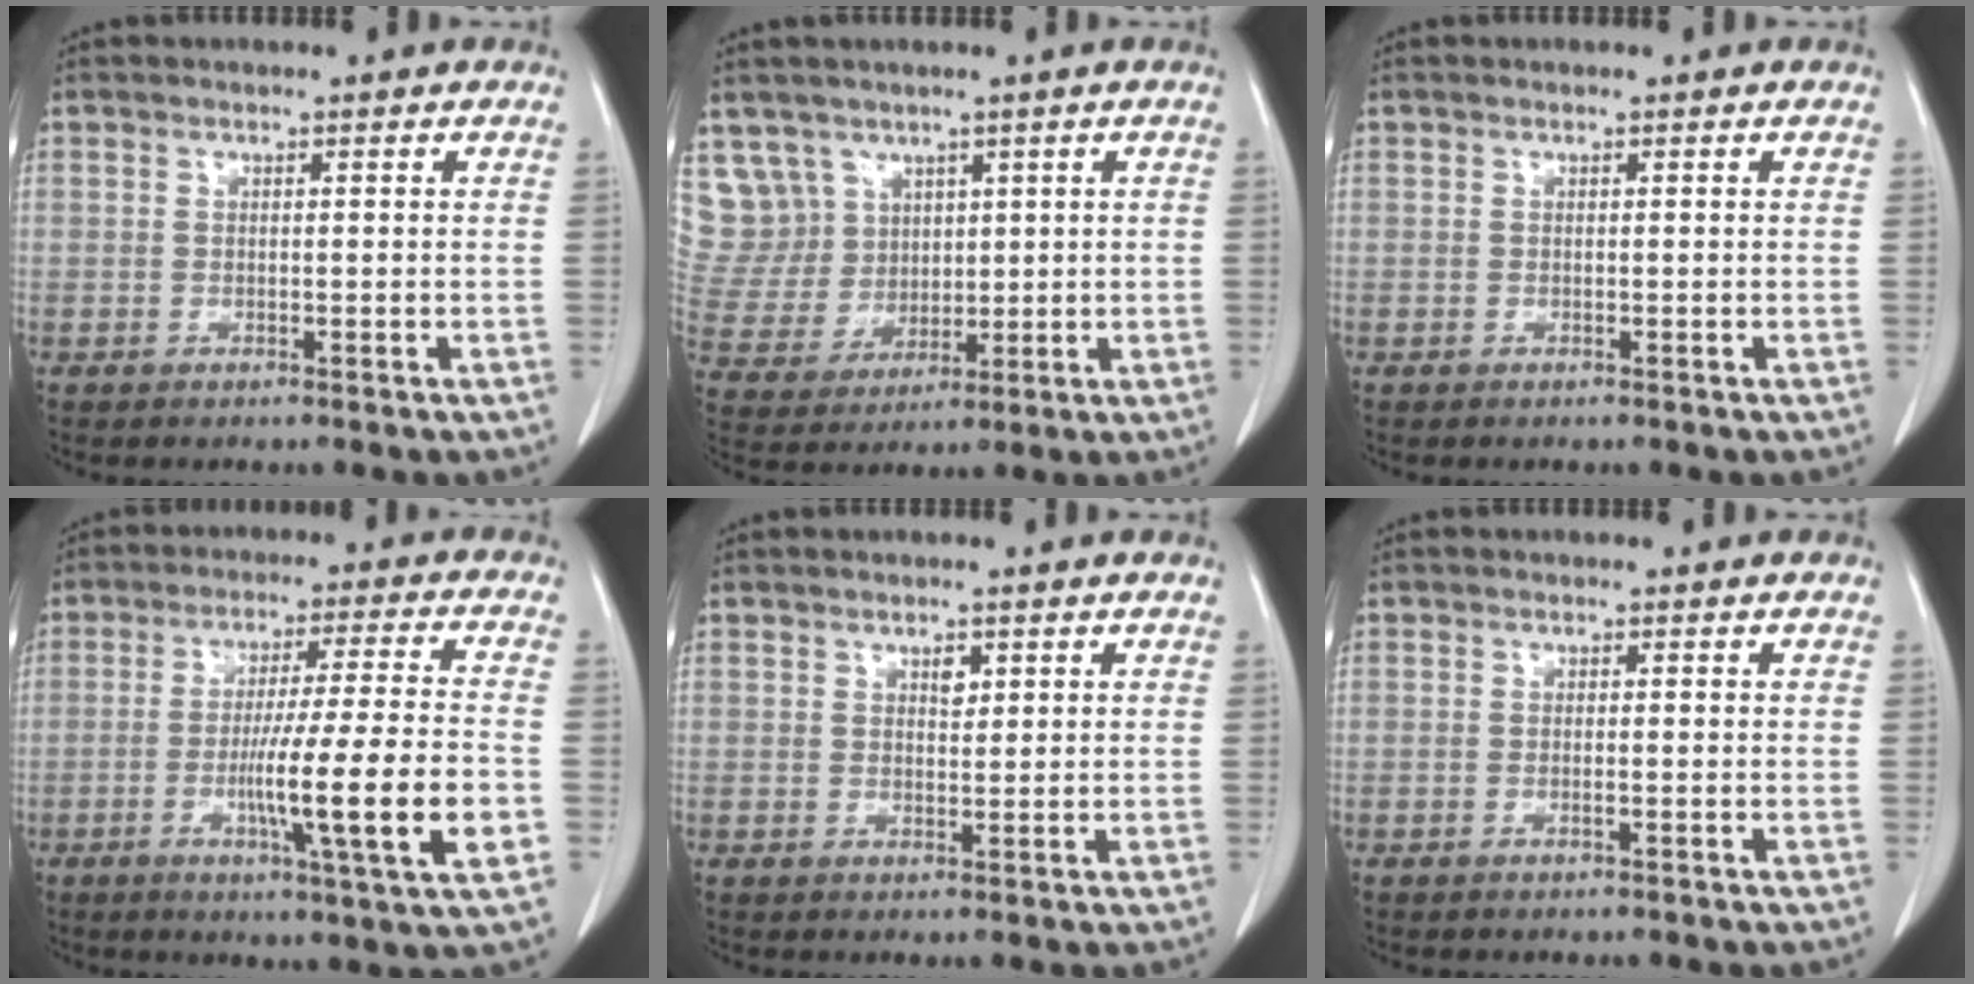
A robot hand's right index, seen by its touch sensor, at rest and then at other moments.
{"total": 9.3, "force": [5.6, 7.4, 0.3], "torque": [-0.017, 0.032, 0.127]}
{"total": 0.0}
{"total": 14.7, "force": [-3.7, -0.6, 14.2], "torque": [-0.236, -0.015, -0.063]}
{"total": 1.7, "force": [0.9, 0.9, 1.2], "torque": [-0.015, -0.004, 0.015]}
{"total": 0.6, "force": [-0.2, 0.0, 0.5], "torque": [-0.012, 0.000, -0.003]}